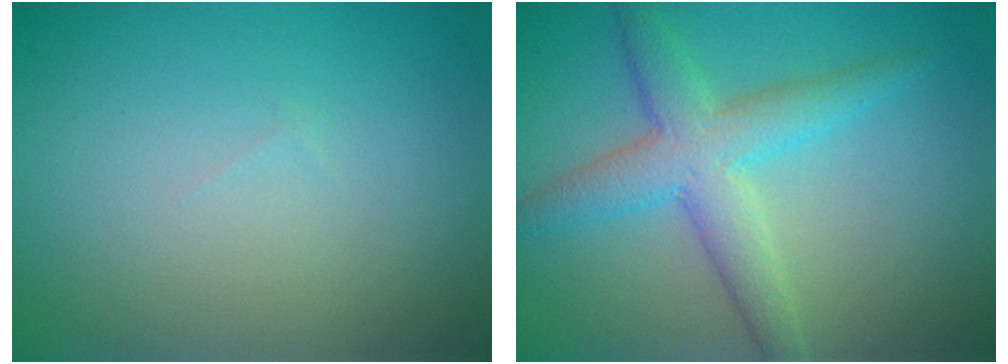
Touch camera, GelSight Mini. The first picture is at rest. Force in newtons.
{"total": 4.6, "press": 4.6, "slide": 0.1}